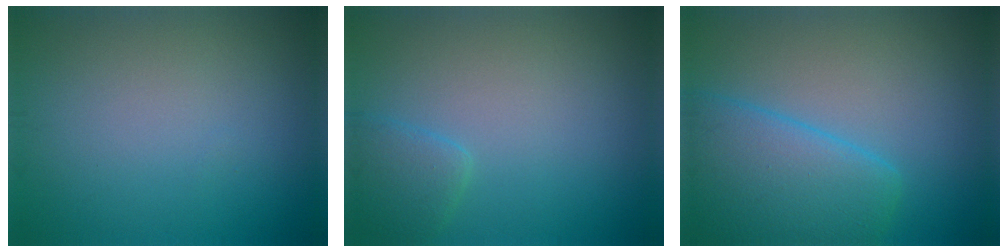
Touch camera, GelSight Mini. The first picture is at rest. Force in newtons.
{"total": 2.0, "press": 2.0, "slide": 0.1}
{"total": 7.0, "press": 7.0, "slide": 0.3}